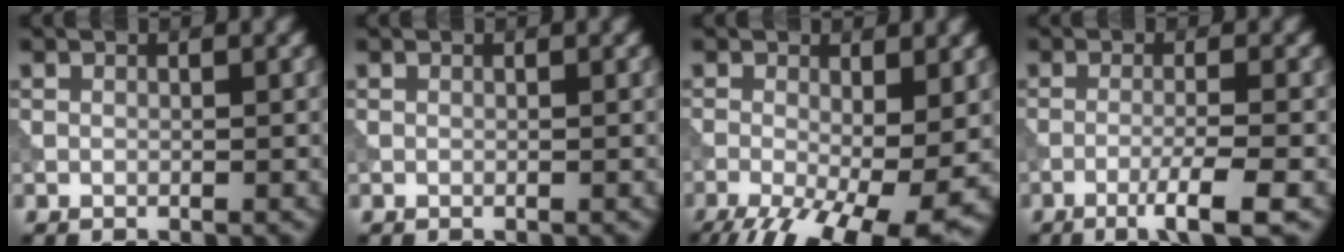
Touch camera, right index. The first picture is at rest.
{"total": 0.0}
{"total": 12.3, "force": [-4.8, 4.9, 10.2], "torque": [-0.174, -0.030, -0.073]}
{"total": 3.8, "force": [-1.9, 0.3, 3.3], "torque": [-0.049, 0.005, -0.043]}